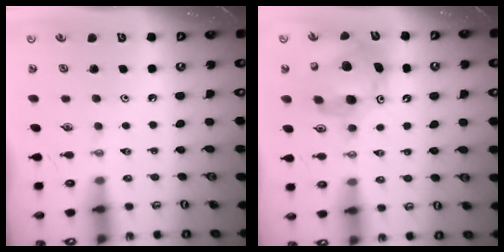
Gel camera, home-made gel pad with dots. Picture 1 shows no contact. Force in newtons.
{"total": 14.7, "press": 14.6, "slide": 1.6}